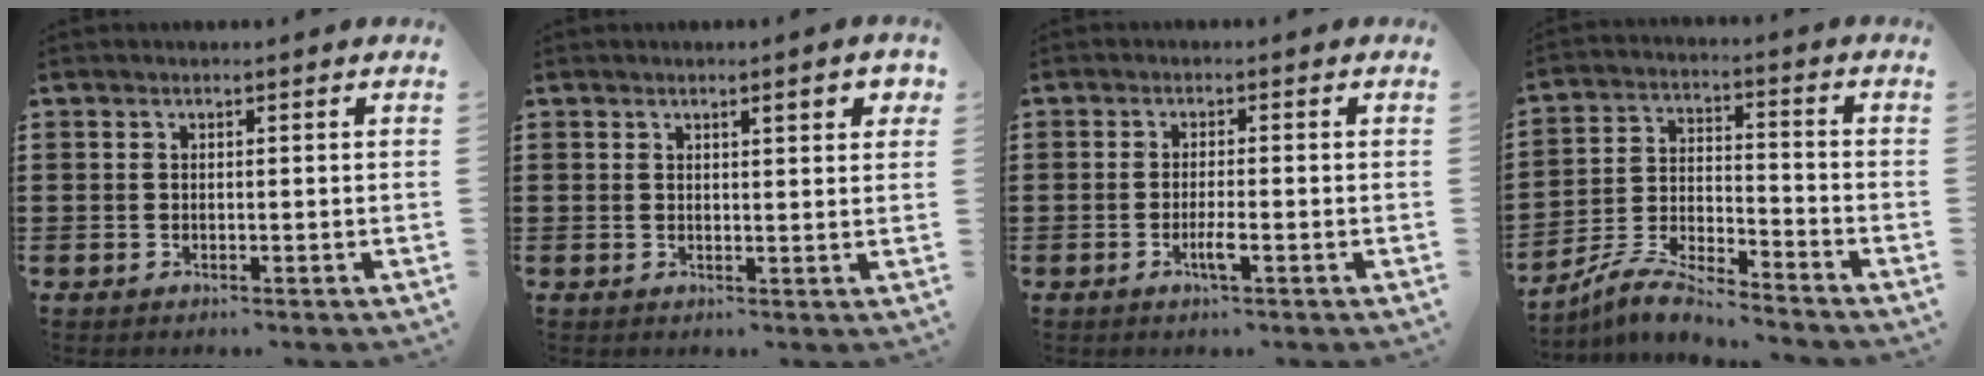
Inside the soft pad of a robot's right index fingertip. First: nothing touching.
{"total": 2.6, "force": [1.2, 0.5, 2.3], "torque": [-0.037, 0.001, 0.016]}
{"total": 2.7, "force": [-1.2, 0.1, 2.4], "torque": [-0.048, -0.005, -0.025]}
{"total": 6.8, "force": [-6.5, 0.6, 2.0], "torque": [-0.056, 0.001, -0.130]}